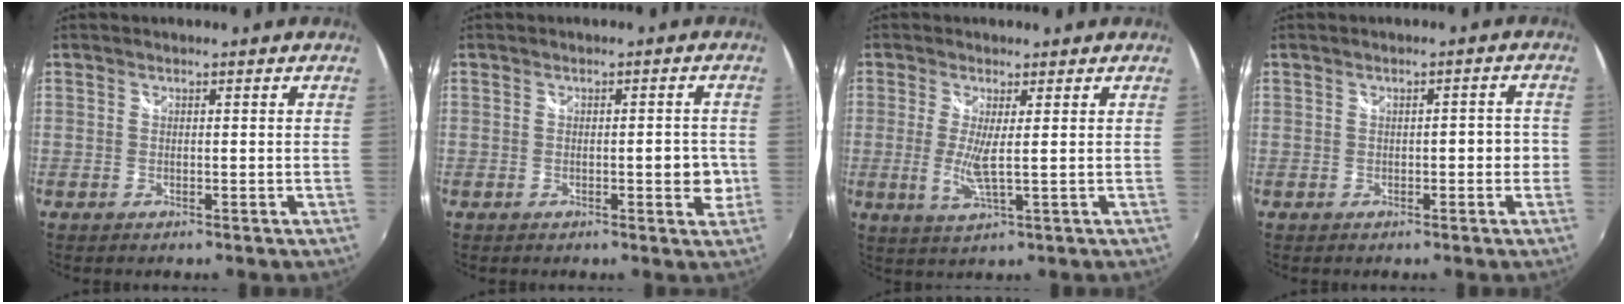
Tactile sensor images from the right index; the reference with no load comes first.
{"total": 3.4, "force": [-0.5, 1.5, 3.0], "torque": [-0.036, 0.004, -0.002]}
{"total": 4.5, "force": [0.3, 0.2, 4.5], "torque": [-0.098, -0.008, 0.002]}
{"total": 2.6, "force": [-0.9, 1.3, 2.1], "torque": [-0.027, 0.009, -0.011]}